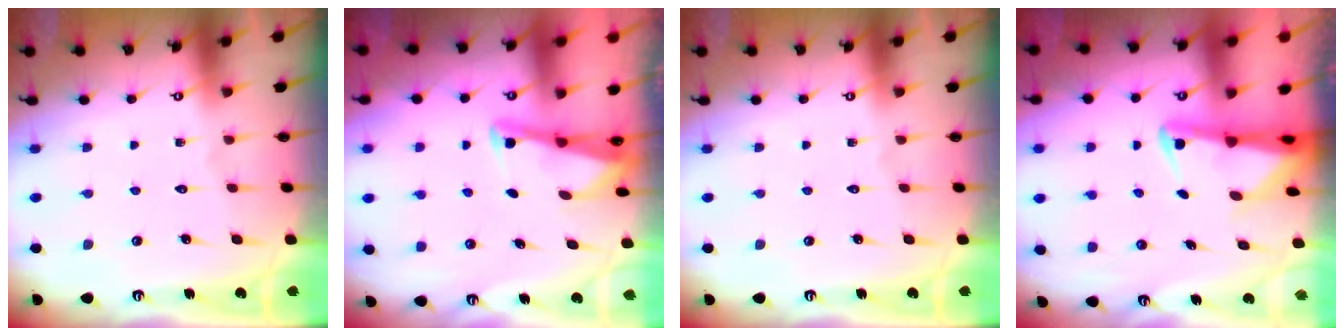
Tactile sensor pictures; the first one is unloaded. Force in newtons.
{"total": 2.5, "press": 2.5, "slide": 0.1}
{"total": 0.0}
{"total": 2.5, "press": 2.5, "slide": 0.6}